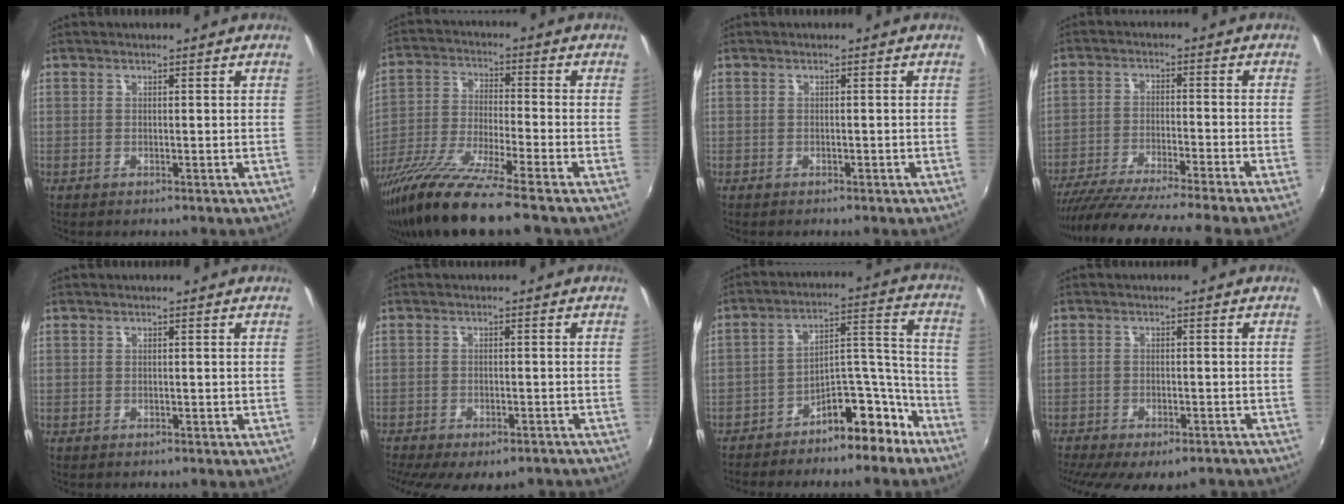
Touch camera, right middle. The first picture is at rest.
{"total": 15.5, "force": [-12.1, -0.2, 9.7], "torque": [-0.195, -0.046, -0.222]}
{"total": 0.7, "force": [-0.6, 0.4, 0.0], "torque": [-0.003, -0.002, -0.010]}
{"total": 18.7, "force": [-16.6, -2.2, 8.5], "torque": [-0.154, -0.047, -0.259]}
{"total": 0.5, "force": [-0.5, 0.2, 0.0], "torque": [-0.002, -0.003, -0.009]}
{"total": 13.0, "force": [-10.4, 4.4, 6.5], "torque": [-0.136, -0.037, -0.139]}
{"total": 12.1, "force": [-9.8, 4.7, 5.5], "torque": [-0.072, 0.066, -0.142]}
{"total": 14.2, "force": [-11.3, 4.8, 7.2], "torque": [-0.152, -0.042, -0.155]}